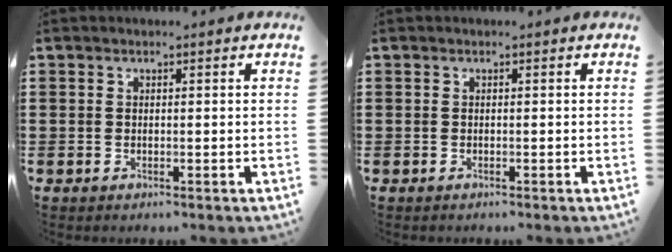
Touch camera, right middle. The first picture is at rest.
{"total": 0.0}